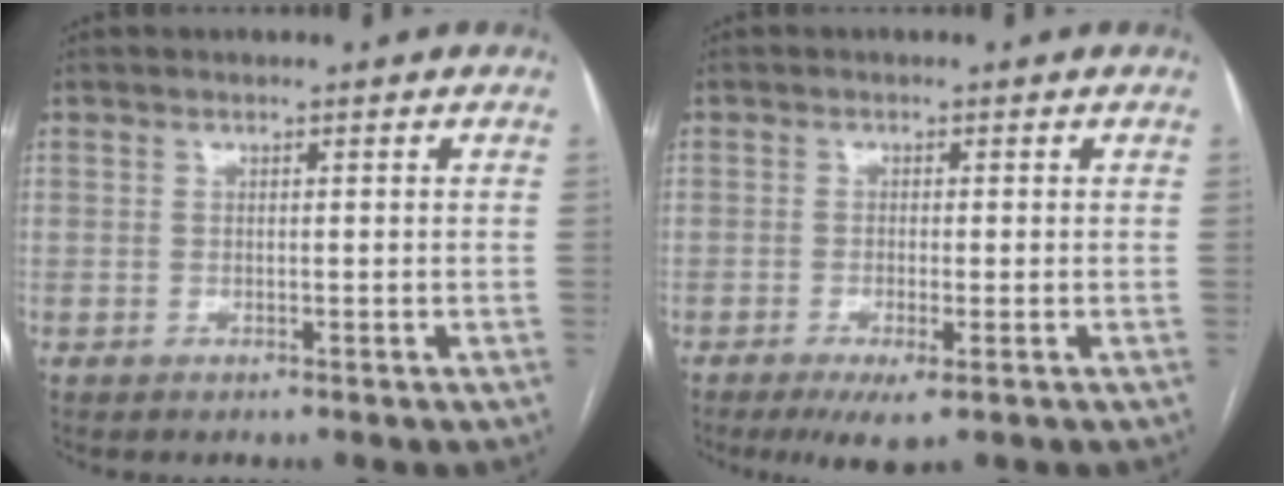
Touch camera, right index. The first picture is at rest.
{"total": 4.2, "force": [-2.1, 0.6, 3.5], "torque": [-0.059, -0.011, -0.032]}